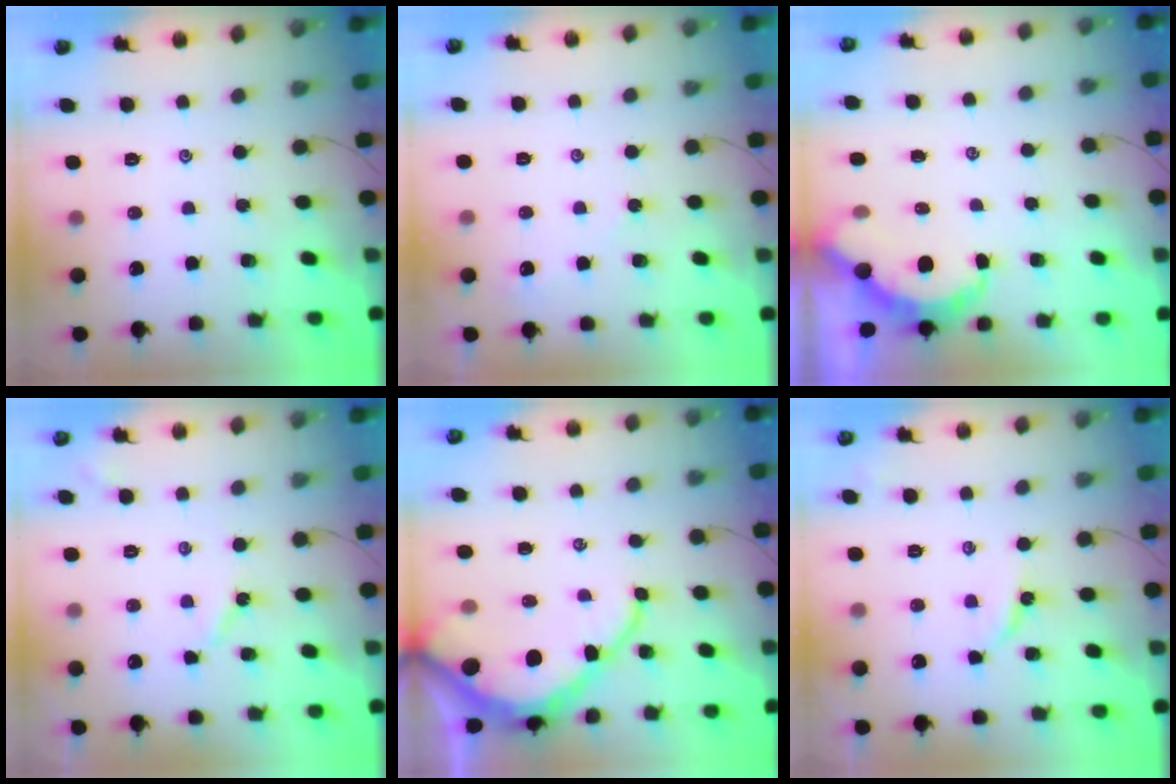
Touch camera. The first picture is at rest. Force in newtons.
{"total": 3.3, "press": 3.2, "slide": 0.4}
{"total": 5.8, "press": 5.8, "slide": 0.4}
{"total": 3.6, "press": 3.6, "slide": 0.5}
{"total": 12.4, "press": 12.4, "slide": 1.1}
{"total": 3.3, "press": 3.3, "slide": 0.6}